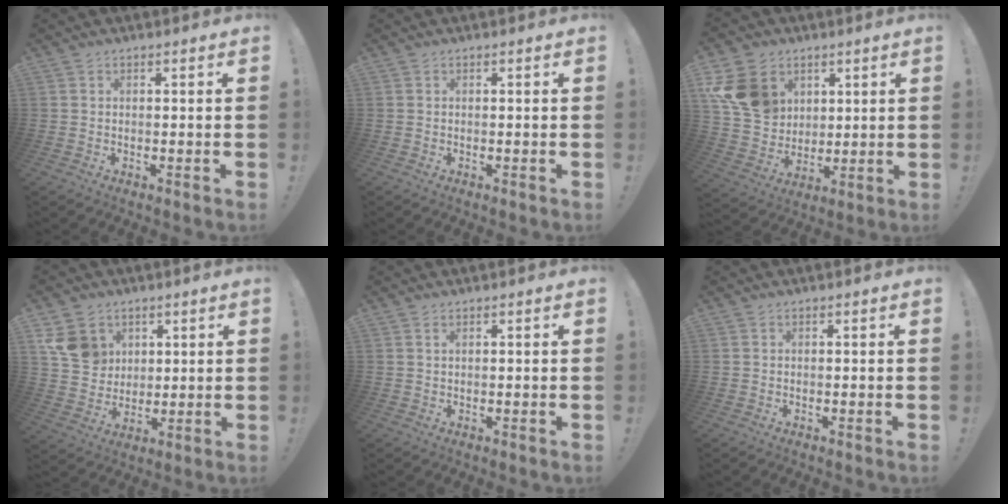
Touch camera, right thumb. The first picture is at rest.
{"total": 0.0}
{"total": 16.1, "force": [6.1, 12.8, 7.7], "torque": [-0.138, -0.025, 0.124]}
{"total": 11.4, "force": [5.0, 9.6, 3.7], "torque": [-0.060, -0.020, 0.102]}
{"total": 0.8, "force": [0.4, 0.4, 0.6], "torque": [-0.012, 0.001, 0.008]}
{"total": 0.0}